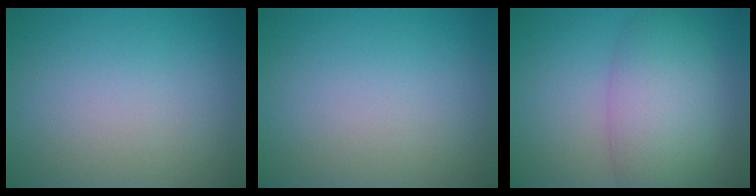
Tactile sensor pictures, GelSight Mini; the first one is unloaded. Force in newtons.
{"total": 0.0}
{"total": 6.6, "press": 6.6, "slide": 0.2}